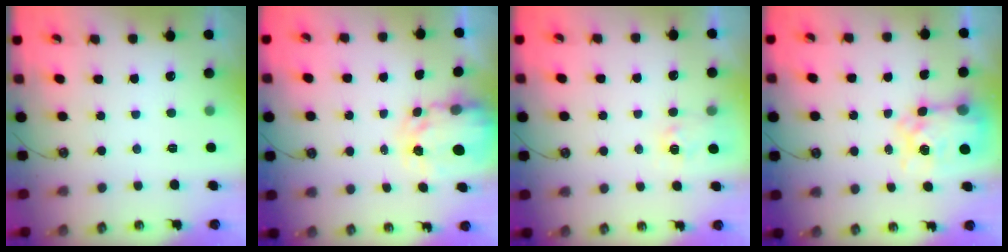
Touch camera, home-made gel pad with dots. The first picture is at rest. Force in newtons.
{"total": 4.2, "press": 4.2, "slide": 0.3}
{"total": 3.7, "press": 3.6, "slide": 0.3}
{"total": 9.7, "press": 9.7, "slide": 0.9}